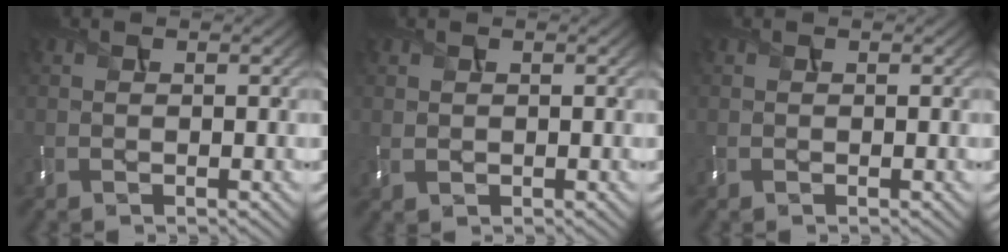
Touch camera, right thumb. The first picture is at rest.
{"total": 1.1, "force": [0.5, 0.8, 0.6], "torque": [-0.015, 0.001, 0.013]}
{"total": 0.0}